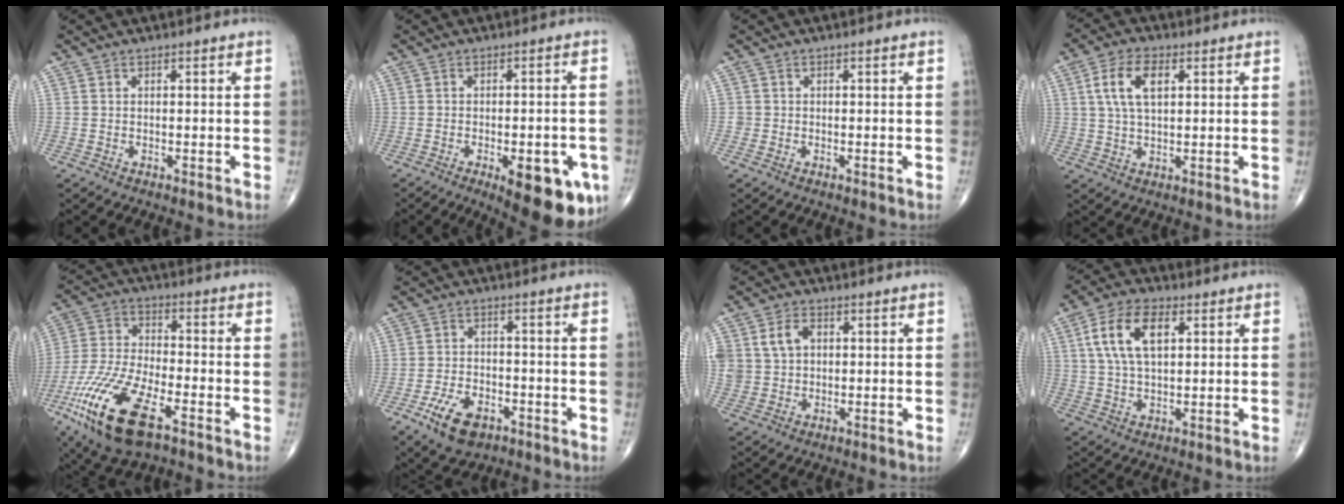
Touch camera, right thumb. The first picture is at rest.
{"total": 14.1, "force": [-5.9, 5.4, 11.6], "torque": [-0.104, 0.008, -0.064]}
{"total": 0.9, "force": [-0.2, 0.9, 0.0], "torque": [0.004, 0.005, -0.004]}
{"total": 8.1, "force": [2.4, 4.1, 6.5], "torque": [-0.128, 0.005, 0.046]}
{"total": 19.5, "force": [-9.7, 7.7, 15.1], "torque": [-0.327, 0.011, -0.178]}
{"total": 8.7, "force": [-4.5, 5.2, 5.4], "torque": [-0.090, 0.016, -0.075]}
{"total": 8.0, "force": [1.9, 6.2, 4.6], "torque": [-0.085, 0.001, 0.043]}
{"total": 11.1, "force": [3.3, 5.8, 8.8], "torque": [-0.168, 0.007, 0.060]}